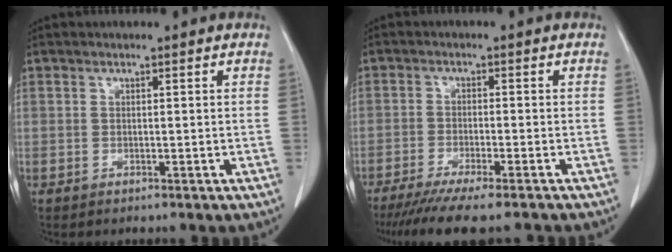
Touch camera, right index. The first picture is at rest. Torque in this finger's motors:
{"motor_torque": [0.92, -0.91, 0.43, 0.12]}